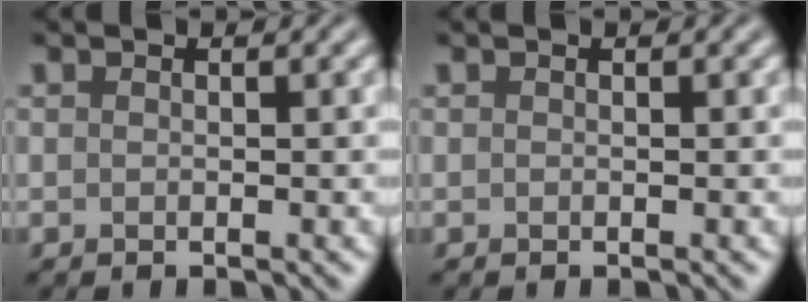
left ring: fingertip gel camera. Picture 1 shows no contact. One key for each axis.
{"total": 0.0}